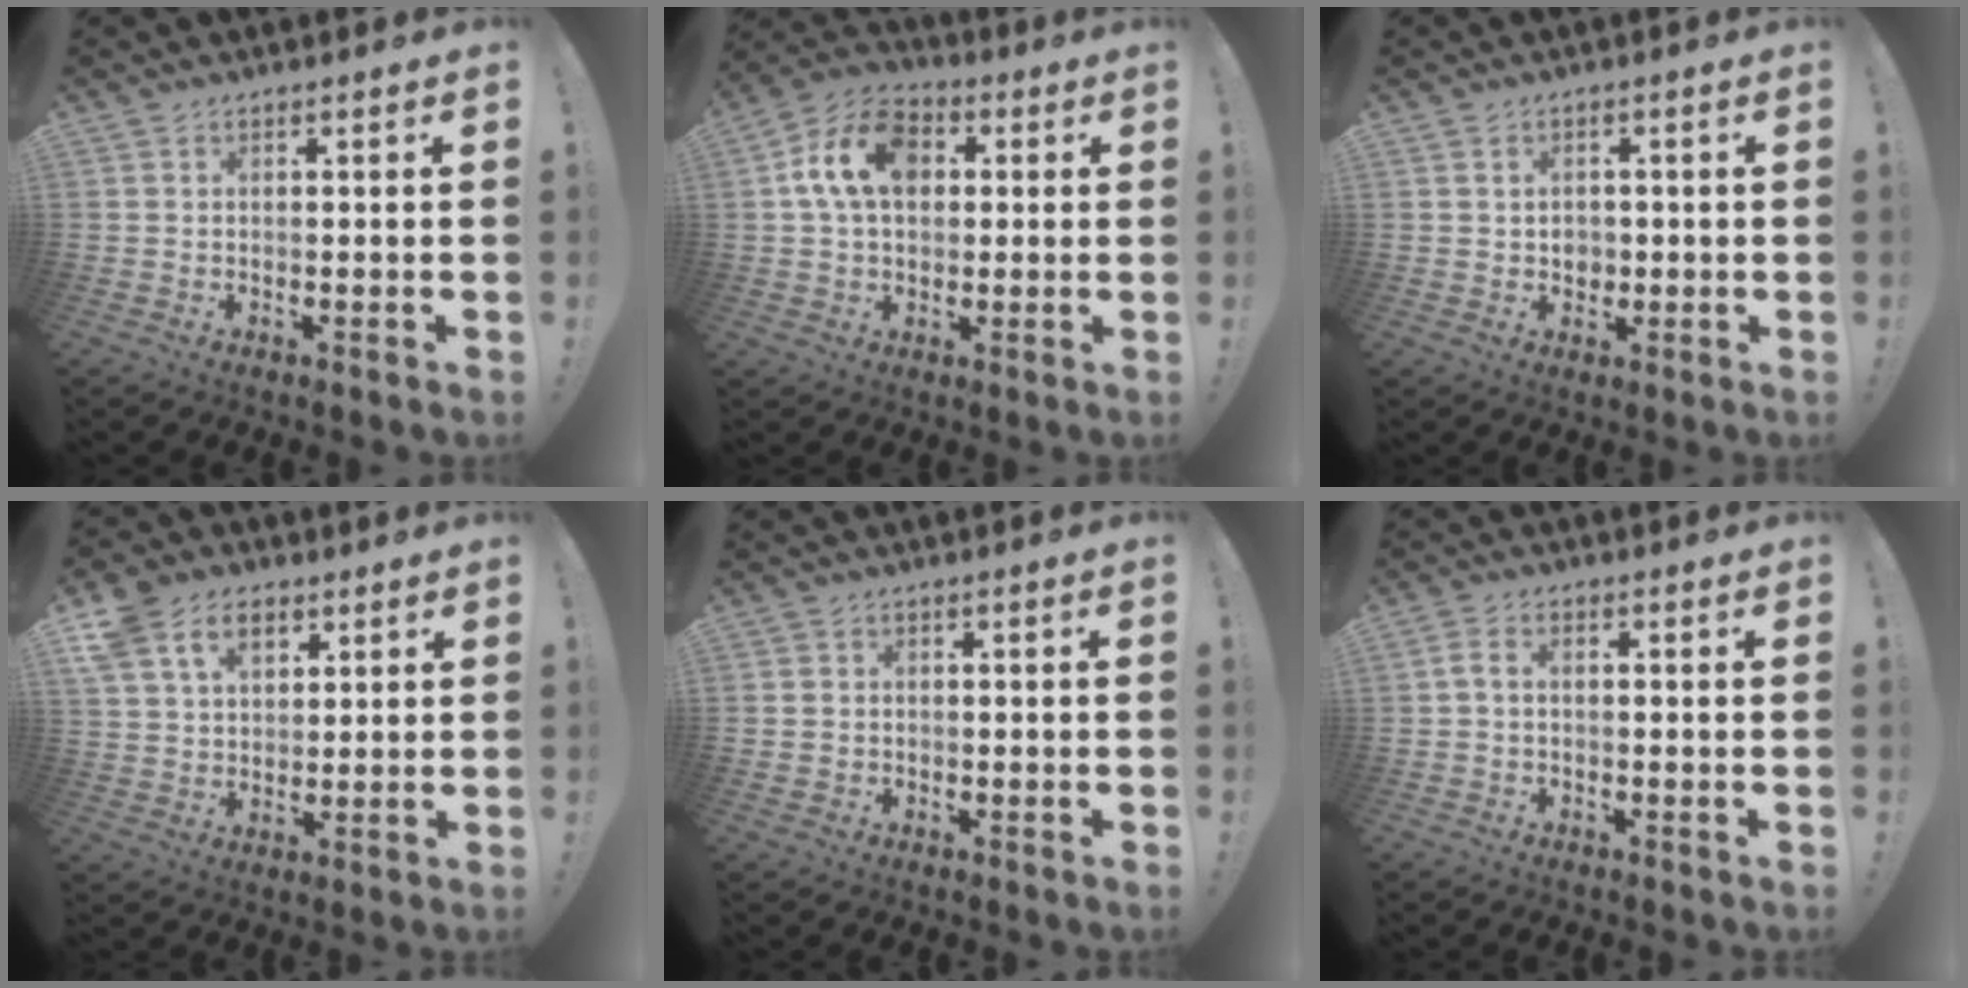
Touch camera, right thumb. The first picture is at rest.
{"total": 14.4, "force": [3.5, 10.2, 9.5], "torque": [-0.158, 0.011, 0.069]}
{"total": 3.2, "force": [0.4, 3.0, 0.8], "torque": [-0.009, -0.002, 0.005]}
{"total": 12.3, "force": [6.3, 8.6, 6.2], "torque": [-0.106, -0.010, 0.123]}
{"total": 1.7, "force": [-0.2, 1.7, 0.3], "torque": [0.004, 0.000, -0.005]}
{"total": 2.7, "force": [-0.1, 1.8, 2.0], "torque": [-0.051, 0.009, -0.001]}